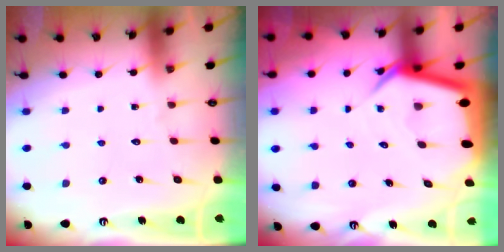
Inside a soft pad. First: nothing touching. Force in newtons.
{"total": 7.0, "press": 7.0, "slide": 0.5}